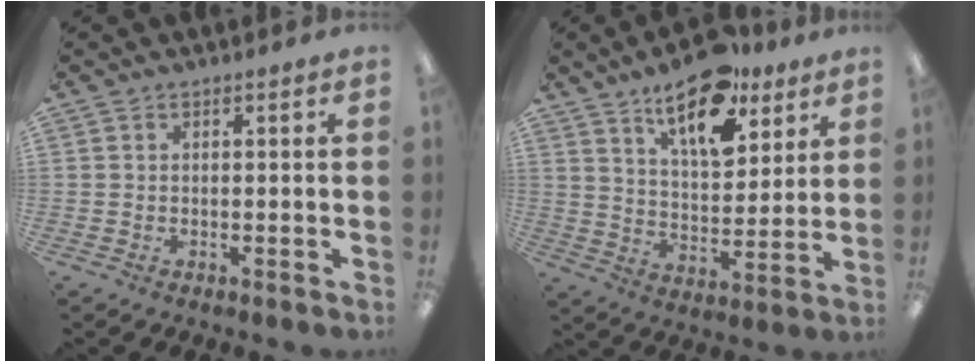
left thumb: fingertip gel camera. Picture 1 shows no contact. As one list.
[{"total": 16.2, "force": [11.1, 7.2, 9.3], "torque": [-0.137, -0.060, 0.189]}]